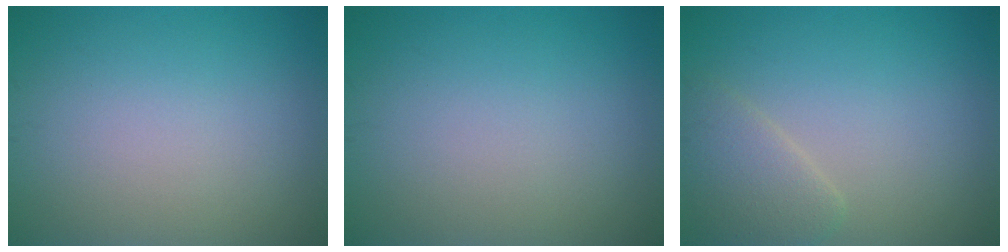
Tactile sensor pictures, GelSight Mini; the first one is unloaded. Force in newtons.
{"total": 0.0}
{"total": 2.5, "press": 2.5, "slide": 0.1}